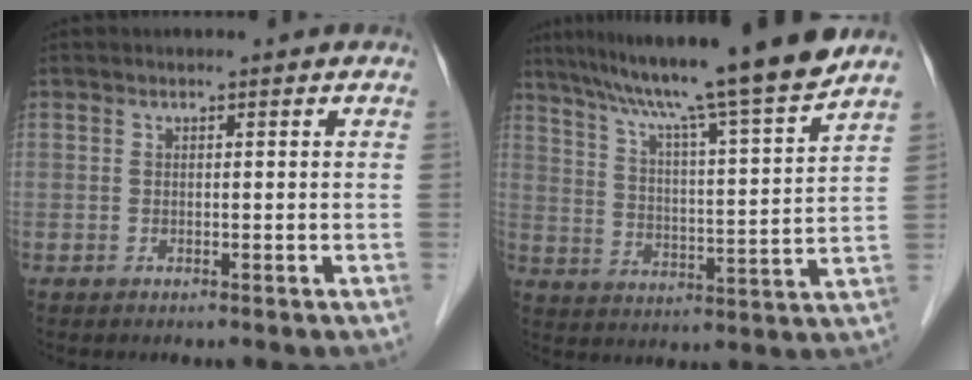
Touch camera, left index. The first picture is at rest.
{"total": 18.1, "force": [15.2, -1.6, 9.7], "torque": [-0.161, -0.008, 0.226]}